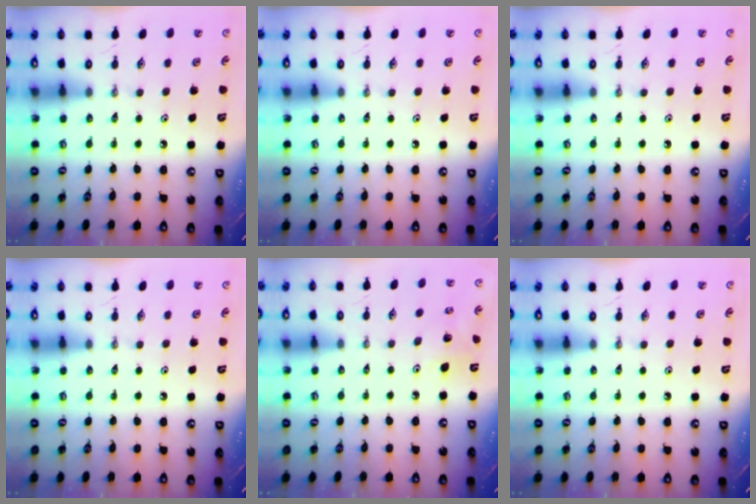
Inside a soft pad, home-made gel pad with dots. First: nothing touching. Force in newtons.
{"total": 0.0}
{"total": 0.0}
{"total": 0.0}
{"total": 5.4, "press": 5.1, "slide": 1.7}
{"total": 0.0}